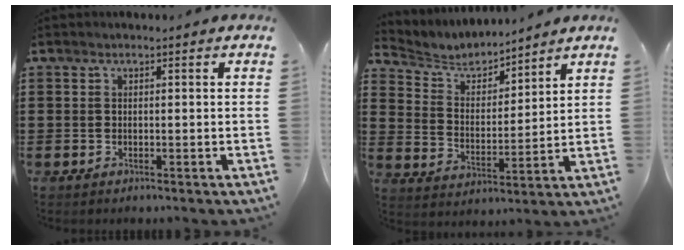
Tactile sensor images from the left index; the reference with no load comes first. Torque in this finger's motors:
{"motor_torque": [0.02, -0.05, 0.00, 0.00]}